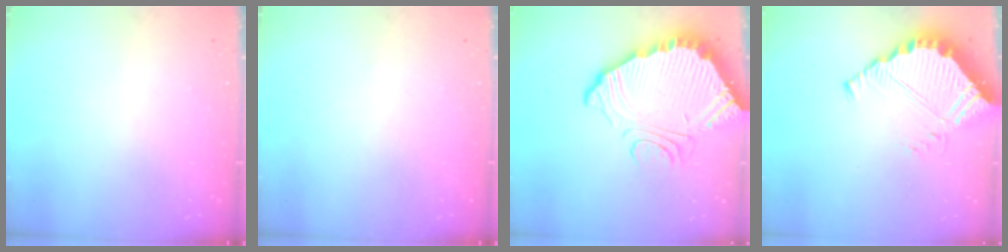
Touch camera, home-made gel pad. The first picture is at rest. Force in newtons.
{"total": 0.0}
{"total": 10.5, "press": 10.5, "slide": 1.0}
{"total": 6.5, "press": 6.4, "slide": 0.4}